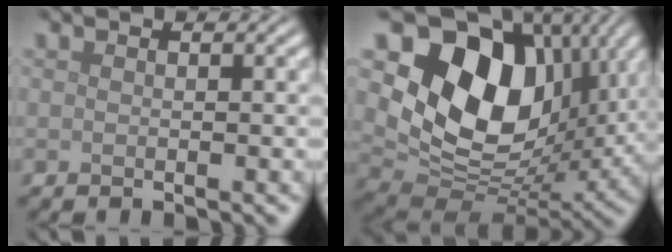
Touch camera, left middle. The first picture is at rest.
{"total": 14.1, "force": [4.9, 10.1, 8.4], "torque": [-0.144, -0.001, 0.090]}